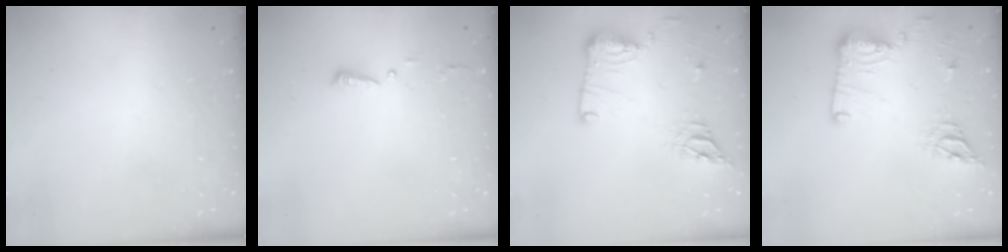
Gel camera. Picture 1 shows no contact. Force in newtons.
{"total": 4.4, "press": 4.4, "slide": 0.4}
{"total": 15.8, "press": 15.0, "slide": 4.9}
{"total": 15.4, "press": 15.3, "slide": 1.5}